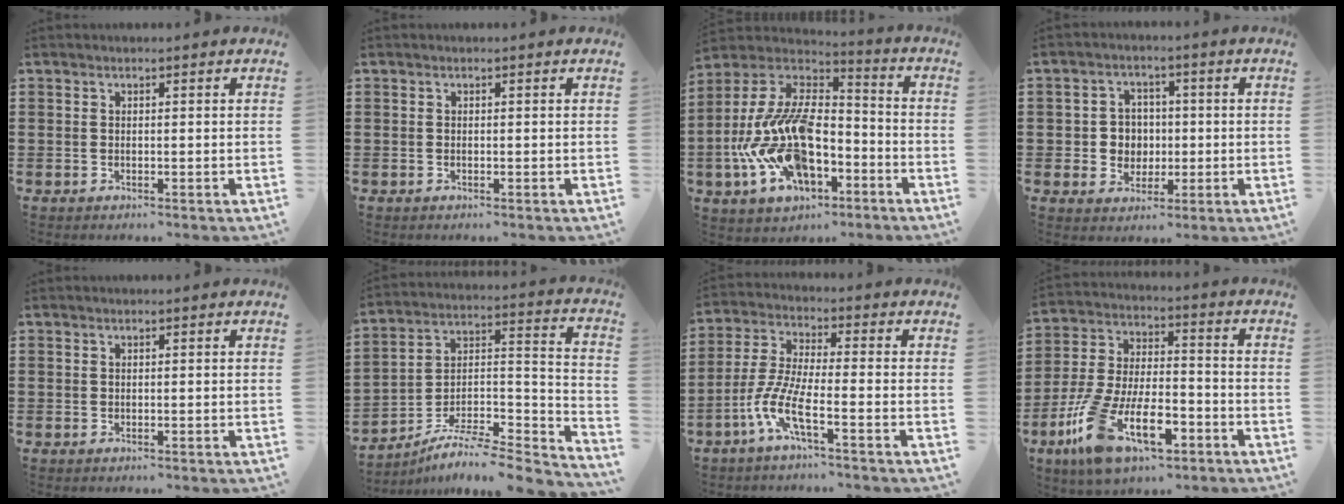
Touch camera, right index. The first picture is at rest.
{"total": 0.0}
{"total": 15.6, "force": [-5.7, 8.2, 11.9], "torque": [-0.287, -0.008, -0.115]}
{"total": 4.7, "force": [-0.3, 4.5, 1.3], "torque": [-0.035, 0.012, -0.010]}
{"total": 0.0}
{"total": 6.9, "force": [-5.9, 1.6, 3.3], "torque": [-0.051, 0.002, -0.115]}
{"total": 7.7, "force": [-4.2, 1.3, 6.2], "torque": [-0.161, -0.016, -0.090]}
{"total": 15.0, "force": [-7.3, 6.8, 11.2], "torque": [-0.243, 0.013, -0.130]}